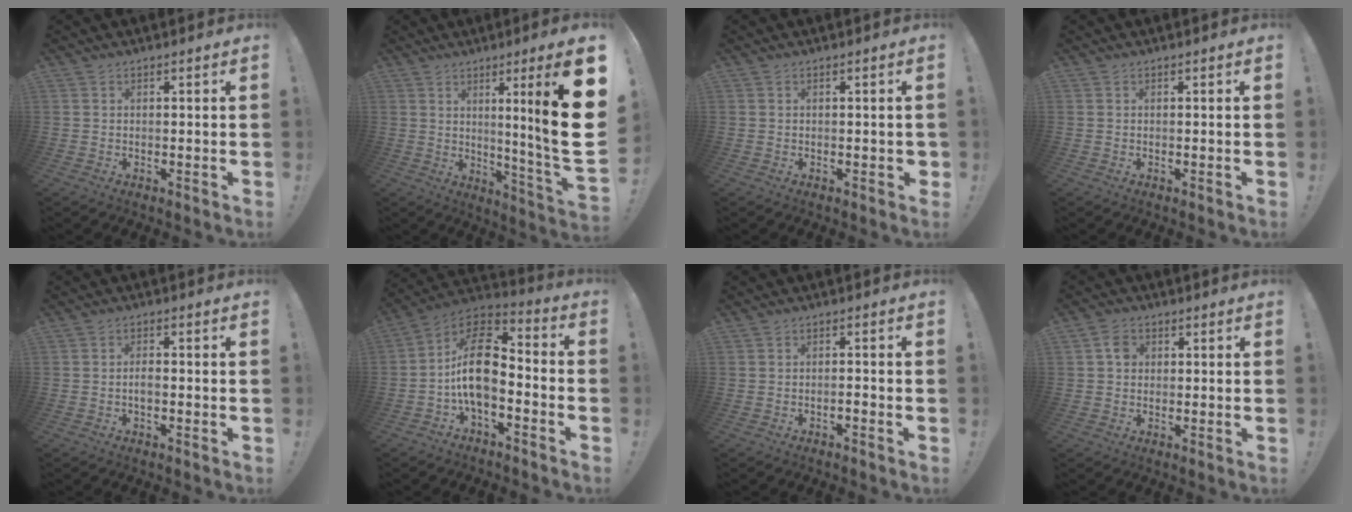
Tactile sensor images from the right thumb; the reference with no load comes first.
{"total": 16.9, "force": [4.0, -1.6, 16.4], "torque": [-0.239, -0.044, 0.043]}
{"total": 1.0, "force": [-0.2, 0.7, 0.7], "torque": [-0.003, 0.001, -0.004]}
{"total": 0.0}
{"total": 2.4, "force": [-0.9, 1.0, 2.0], "torque": [-0.044, 0.001, -0.019]}
{"total": 16.0, "force": [-2.4, 9.2, 12.9], "torque": [-0.219, 0.023, -0.036]}
{"total": 1.3, "force": [-1.1, 0.0, 0.7], "torque": [-0.010, 0.000, -0.020]}
{"total": 4.0, "force": [0.7, 3.3, 2.1], "torque": [-0.019, 0.002, 0.009]}